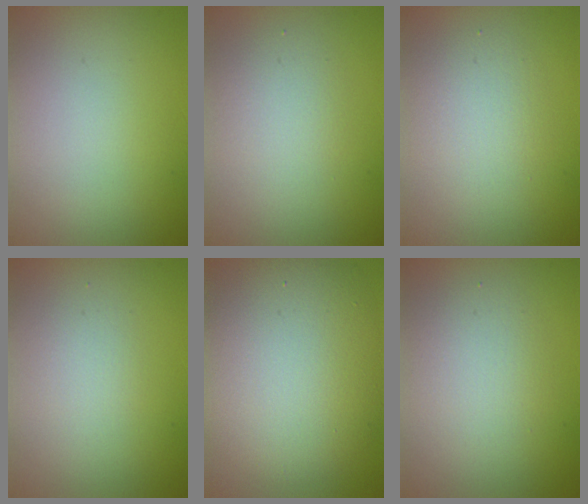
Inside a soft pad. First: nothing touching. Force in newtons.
{"total": 2.1, "press": 2.1, "slide": 0.1}
{"total": 2.7, "press": 2.7, "slide": 0.0}
{"total": 1.3, "press": 1.3, "slide": 0.1}
{"total": 9.8, "press": 9.8, "slide": 0.7}
{"total": 2.6, "press": 2.6, "slide": 0.3}